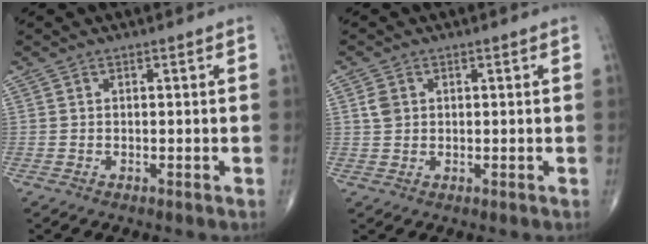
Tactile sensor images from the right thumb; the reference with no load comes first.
{"total": 2.4, "force": [0.6, 1.9, 1.4], "torque": [-0.023, 0.002, 0.014]}